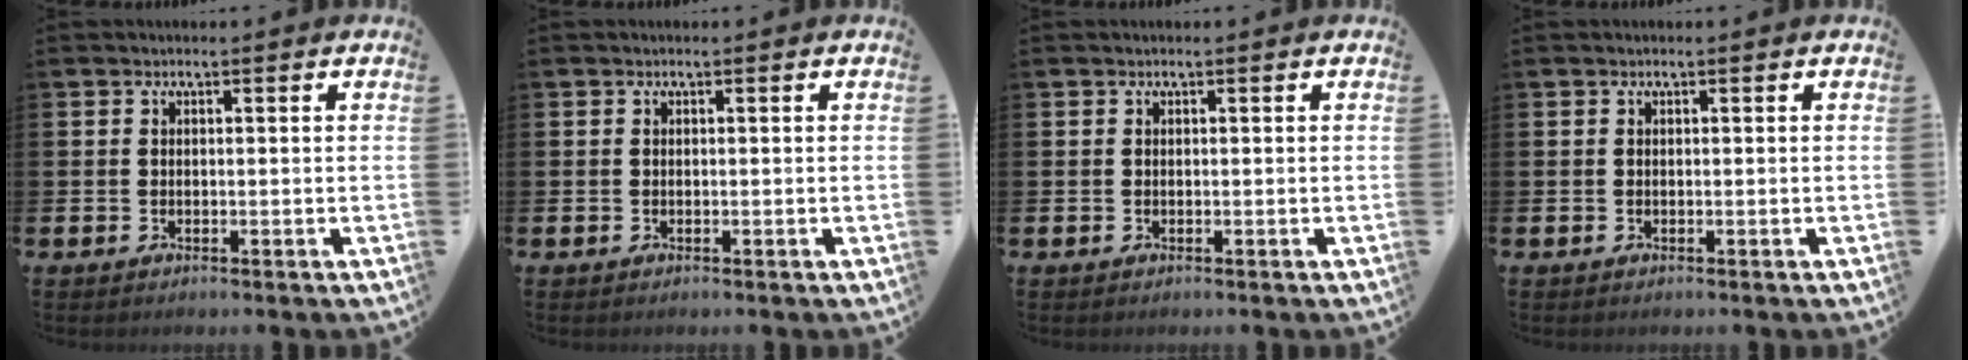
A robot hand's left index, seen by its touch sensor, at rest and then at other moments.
{"total": 0.0}
{"total": 0.0}
{"total": 0.0}